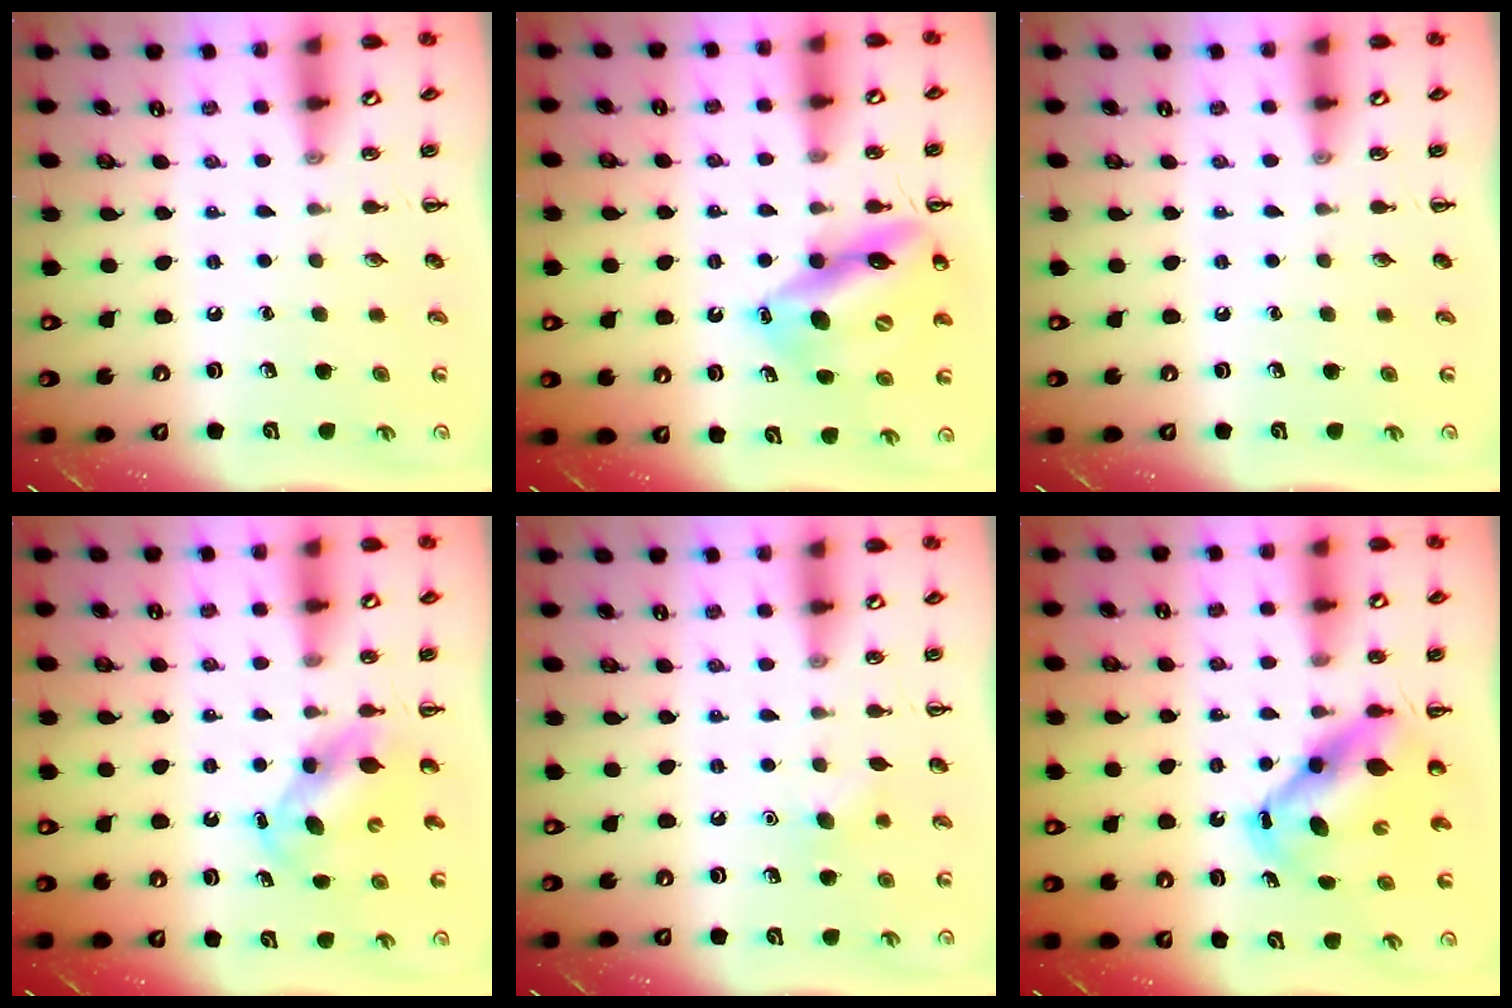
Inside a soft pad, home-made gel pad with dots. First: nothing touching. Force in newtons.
{"total": 15.8, "press": 15.0, "slide": 4.9}
{"total": 0.0}
{"total": 6.6, "press": 6.5, "slide": 1.0}
{"total": 4.7, "press": 4.5, "slide": 1.2}
{"total": 7.1, "press": 6.8, "slide": 2.0}